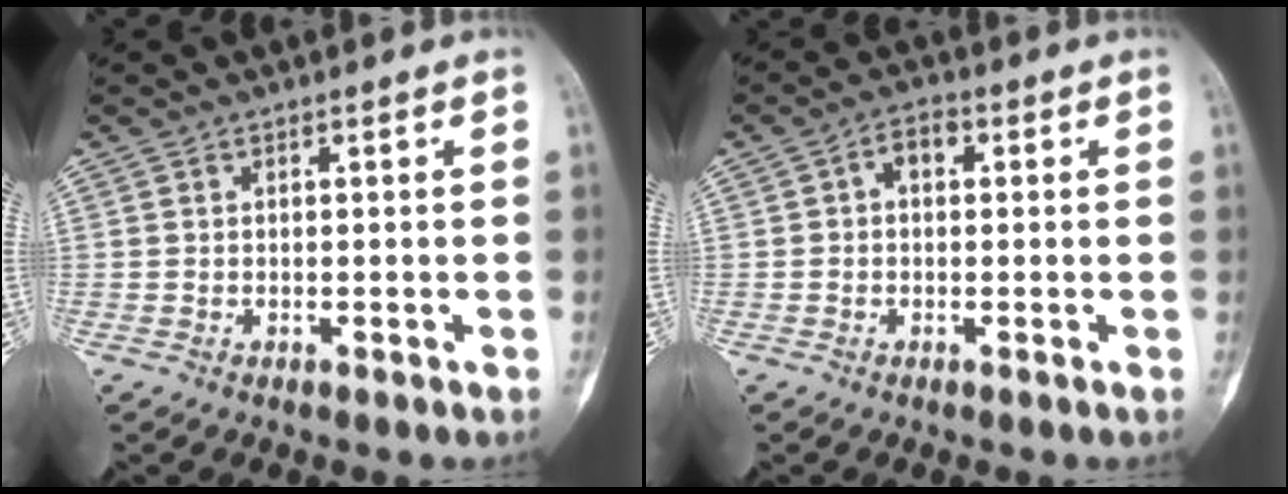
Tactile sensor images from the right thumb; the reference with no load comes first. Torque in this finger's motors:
{"motor_torque": [0.13, 0.08, -0.01, 0.00, 0.00]}